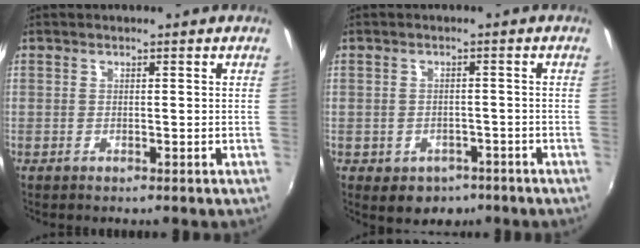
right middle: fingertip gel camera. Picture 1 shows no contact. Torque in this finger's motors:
{"motor_torque": [-0.14, 0.04, -0.02, -0.01]}